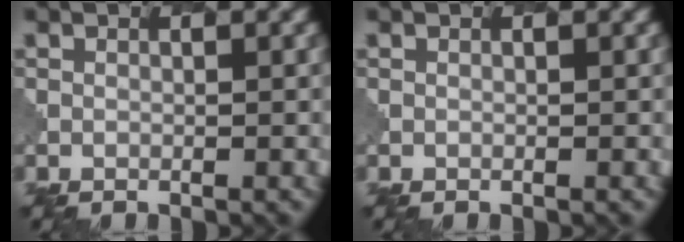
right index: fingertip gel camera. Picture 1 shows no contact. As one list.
[{"total": 0.0}]